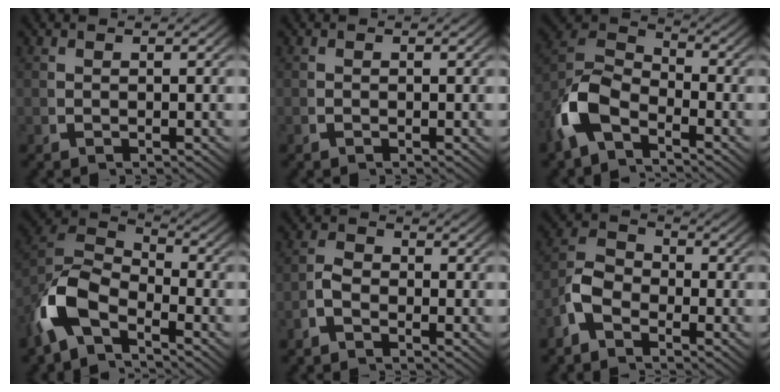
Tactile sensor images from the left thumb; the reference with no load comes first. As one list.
[{"total": 0.0}, {"total": 8.3, "force": [-1.9, 6.0, 5.5], "torque": [-0.129, -0.011, -0.035]}, {"total": 8.9, "force": [-1.7, 6.1, 6.3], "torque": [-0.143, -0.011, -0.036]}, {"total": 1.8, "force": [-1.1, 1.1, 0.9], "torque": [-0.015, 0.003, -0.029]}, {"total": 5.6, "force": [-1.4, 4.3, 3.3], "torque": [-0.060, -0.001, -0.037]}]